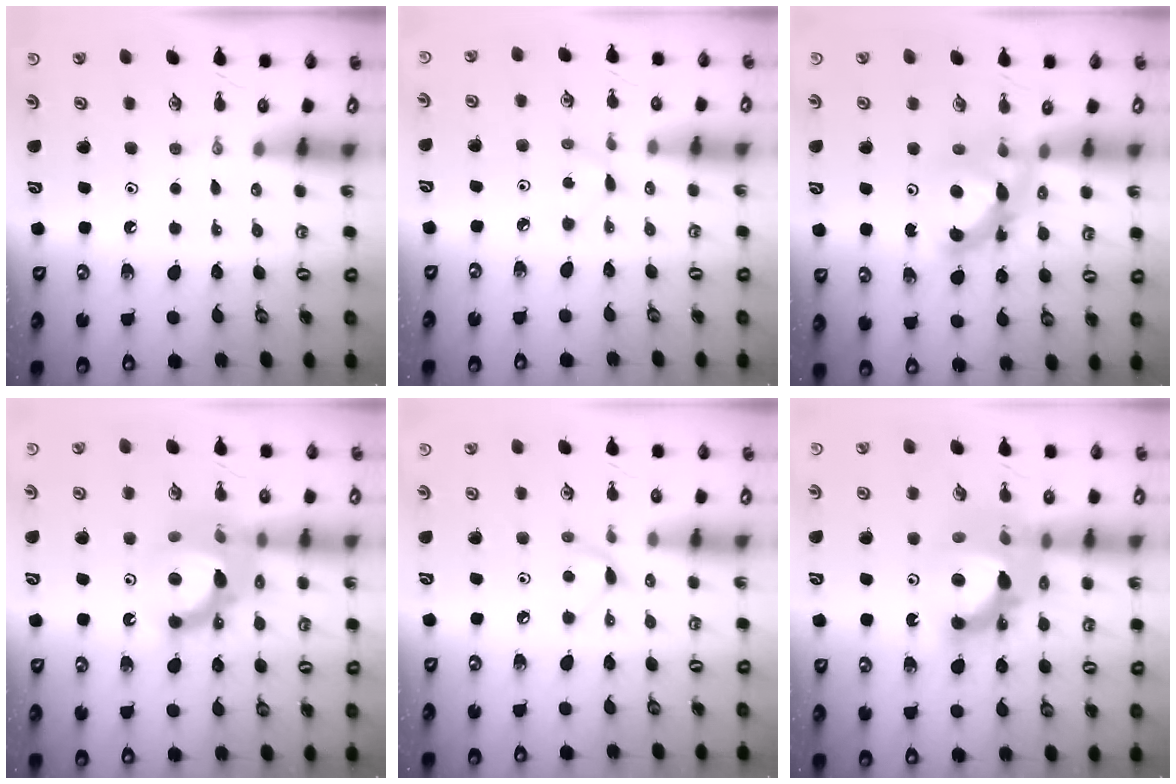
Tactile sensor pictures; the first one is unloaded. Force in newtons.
{"total": 2.3, "press": 2.3, "slide": 0.3}
{"total": 7.5, "press": 7.4, "slide": 1.0}
{"total": 13.5, "press": 13.5, "slide": 1.1}
{"total": 5.2, "press": 5.1, "slide": 0.6}
{"total": 13.8, "press": 13.6, "slide": 2.4}